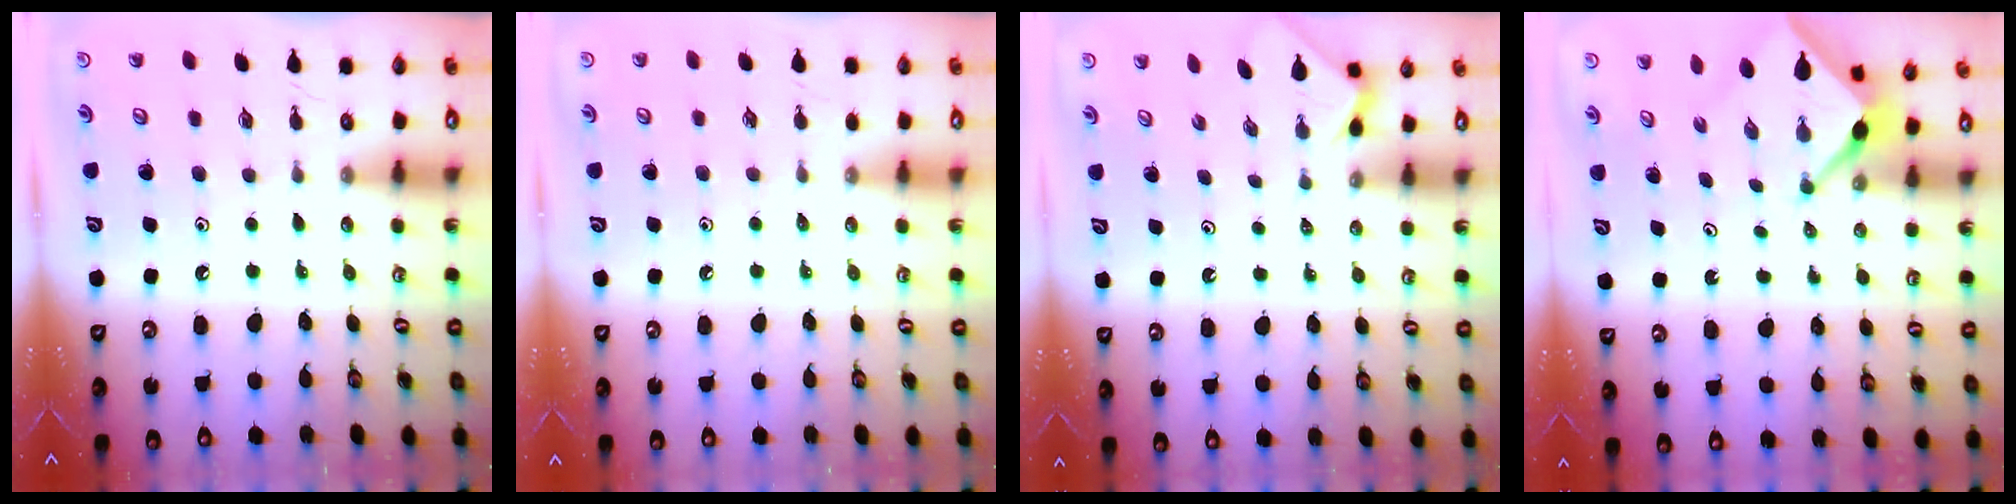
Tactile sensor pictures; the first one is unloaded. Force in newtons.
{"total": 1.9, "press": 1.8, "slide": 0.3}
{"total": 1.9, "press": 1.9, "slide": 0.3}
{"total": 2.9, "press": 2.9, "slide": 0.4}